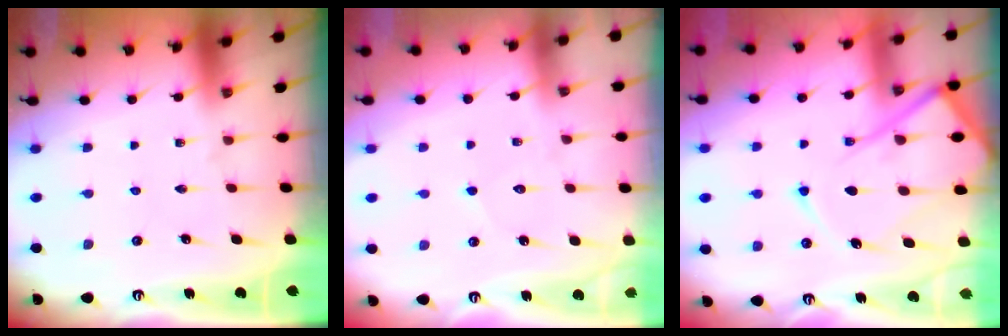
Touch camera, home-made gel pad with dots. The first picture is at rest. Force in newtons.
{"total": 4.7, "press": 4.7, "slide": 0.5}
{"total": 15.8, "press": 15.7, "slide": 1.8}